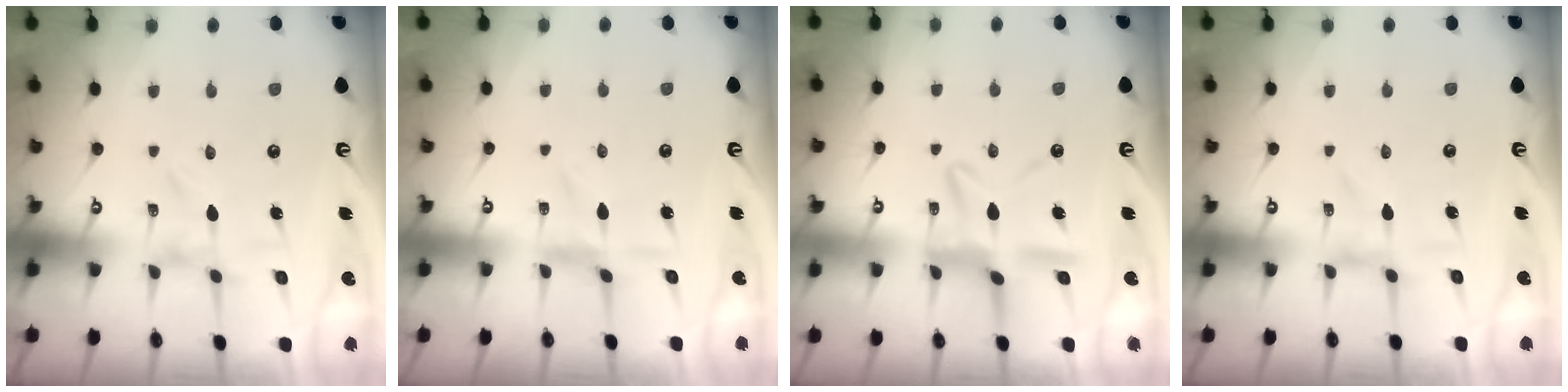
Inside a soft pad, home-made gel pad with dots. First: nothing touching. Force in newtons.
{"total": 2.7, "press": 2.7, "slide": 0.4}
{"total": 11.5, "press": 11.5, "slide": 0.9}
{"total": 1.8, "press": 1.8, "slide": 0.3}